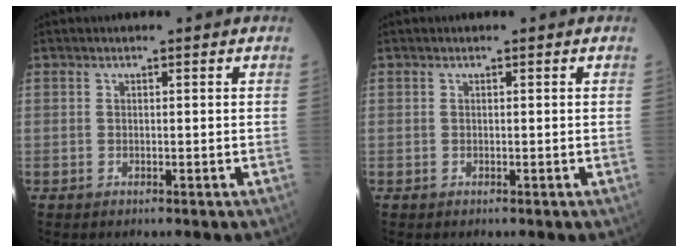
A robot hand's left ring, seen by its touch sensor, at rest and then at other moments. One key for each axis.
{"total": 0.0}